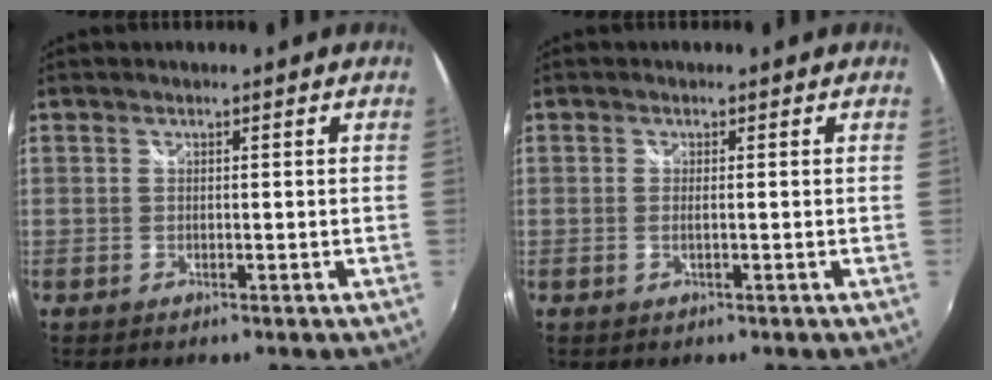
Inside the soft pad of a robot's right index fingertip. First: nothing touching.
{"total": 1.0, "force": [-0.2, -0.3, 1.0], "torque": [-0.016, 0.002, -0.001]}